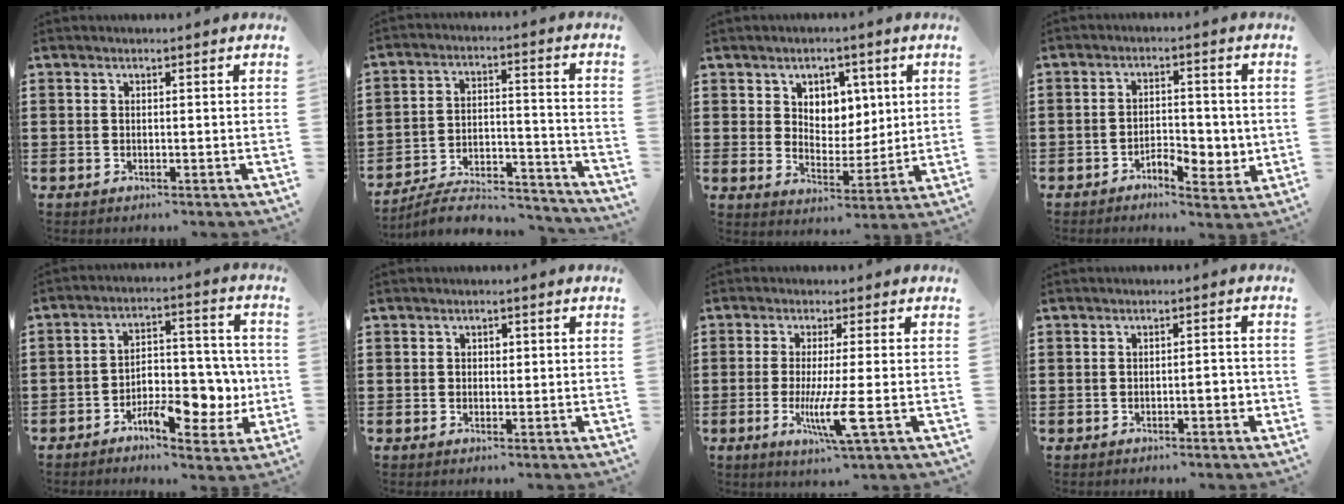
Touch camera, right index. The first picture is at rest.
{"total": 6.3, "force": [-5.8, 1.1, 2.3], "torque": [-0.040, 0.002, -0.112]}
{"total": 5.1, "force": [2.7, 4.2, 1.2], "torque": [-0.041, 0.005, 0.044]}
{"total": 4.3, "force": [-1.8, 2.4, 3.1], "torque": [-0.038, 0.001, -0.037]}
{"total": 8.8, "force": [-3.8, 4.6, 6.6], "torque": [-0.080, 0.011, -0.064]}
{"total": 0.8, "force": [0.2, 0.7, 0.4], "torque": [-0.010, 0.005, 0.004]}
{"total": 6.9, "force": [-1.8, 0.0, 6.7], "torque": [-0.133, -0.026, -0.035]}
{"total": 2.2, "force": [-0.8, 0.5, 2.0], "torque": [-0.033, 0.003, -0.014]}